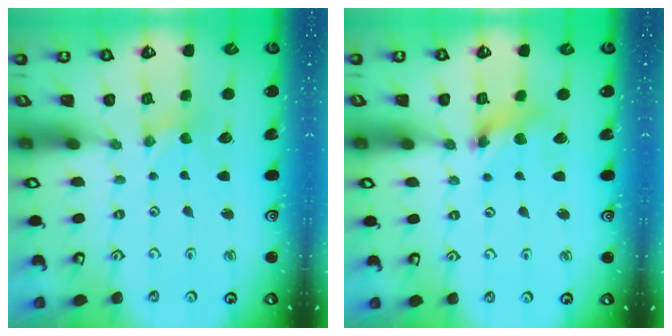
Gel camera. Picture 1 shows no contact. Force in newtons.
{"total": 6.2, "press": 6.2, "slide": 0.7}